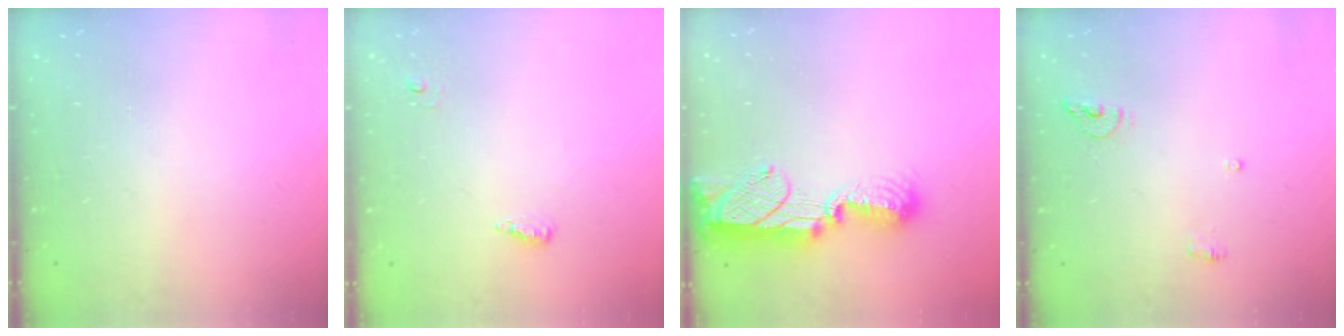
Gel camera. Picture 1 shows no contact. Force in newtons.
{"total": 4.6, "press": 4.4, "slide": 1.1}
{"total": 12.4, "press": 12.3, "slide": 1.2}
{"total": 6.1, "press": 5.9, "slide": 1.4}